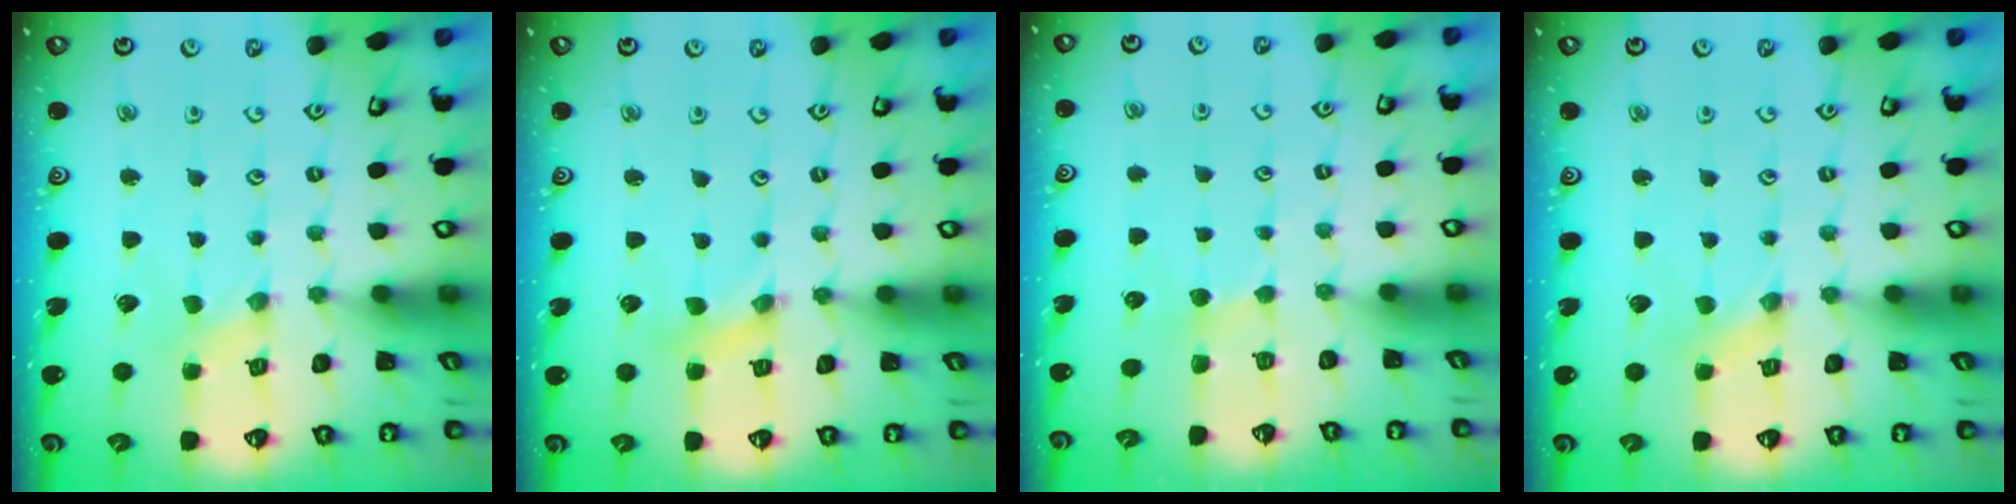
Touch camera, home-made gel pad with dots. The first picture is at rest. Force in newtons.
{"total": 2.5, "press": 2.4, "slide": 0.3}
{"total": 2.9, "press": 2.9, "slide": 0.5}
{"total": 0.0}